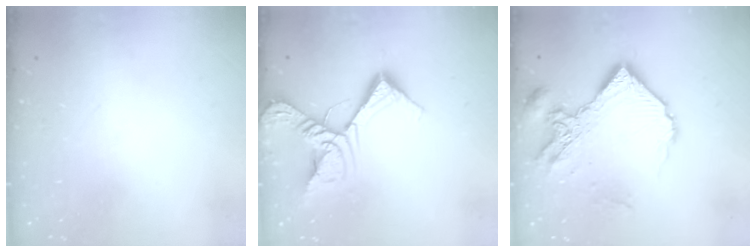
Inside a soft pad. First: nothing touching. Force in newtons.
{"total": 17.6, "press": 17.4, "slide": 2.2}
{"total": 13.9, "press": 13.7, "slide": 1.8}